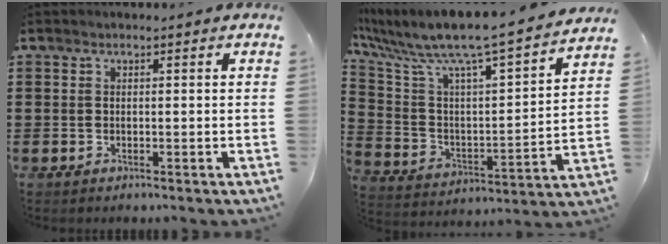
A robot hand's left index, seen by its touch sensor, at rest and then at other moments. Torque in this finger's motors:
{"motor_torque": [2.14, 0.00, 1.05, 0.12]}